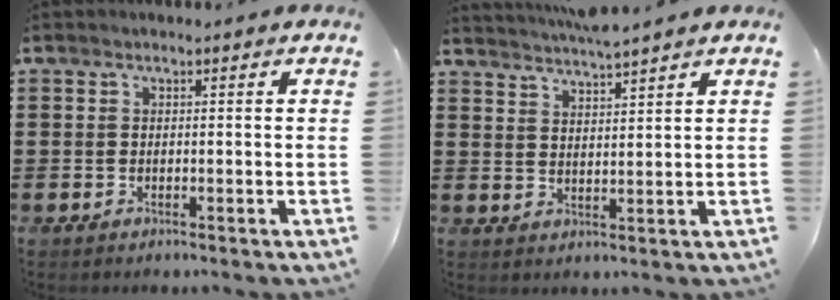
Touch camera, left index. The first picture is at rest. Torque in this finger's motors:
{"motor_torque": [1.21, -0.93, 0.12, 0.05]}